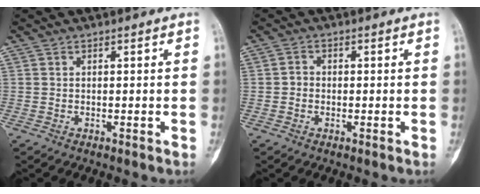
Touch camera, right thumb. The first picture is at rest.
{"total": 1.6, "force": [-0.3, 1.4, 0.7], "torque": [-0.001, 0.005, -0.009]}